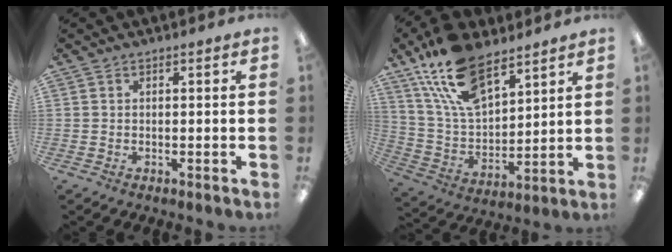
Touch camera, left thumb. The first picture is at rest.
{"total": 18.6, "force": [12.3, 8.8, 10.8], "torque": [-0.221, -0.052, 0.223]}